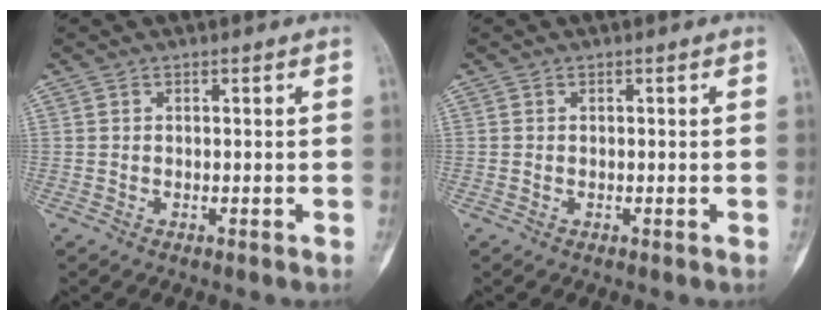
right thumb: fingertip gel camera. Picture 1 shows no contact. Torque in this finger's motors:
{"motor_torque": [-0.18, -0.02, 0.03, -0.07, -0.02]}